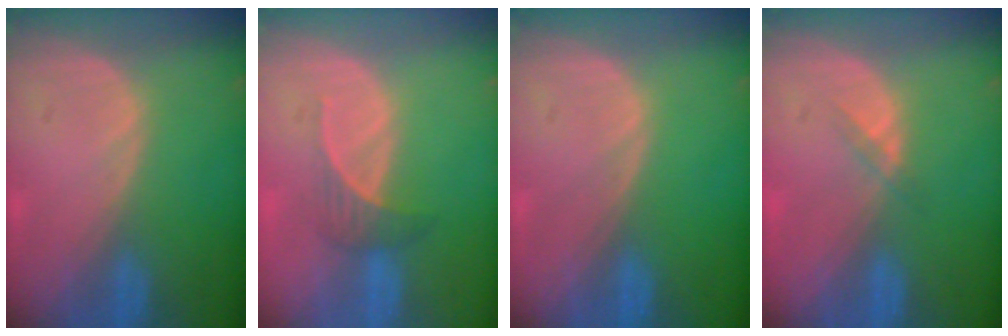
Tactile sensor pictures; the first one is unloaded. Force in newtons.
{"total": 2.8, "press": 2.7, "slide": 0.9}
{"total": 0.0}
{"total": 1.4, "press": 1.1, "slide": 0.8}